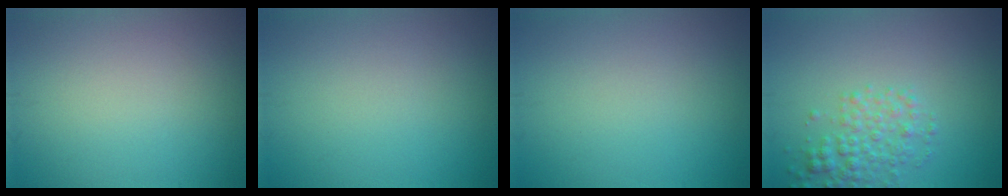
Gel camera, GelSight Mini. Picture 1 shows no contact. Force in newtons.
{"total": 0.0}
{"total": 0.0}
{"total": 3.1, "press": 3.1, "slide": 0.1}